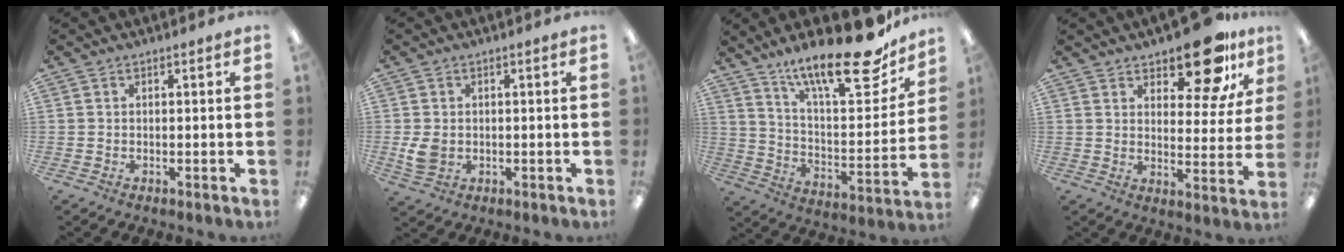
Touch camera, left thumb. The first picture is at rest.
{"total": 4.6, "force": [-0.2, 3.6, 2.9], "torque": [-0.048, -0.005, -0.004]}
{"total": 22.7, "force": [17.1, 5.6, 13.7], "torque": [-0.208, -0.123, 0.279]}
{"total": 15.5, "force": [11.3, 6.3, 8.7], "torque": [-0.115, -0.066, 0.189]}